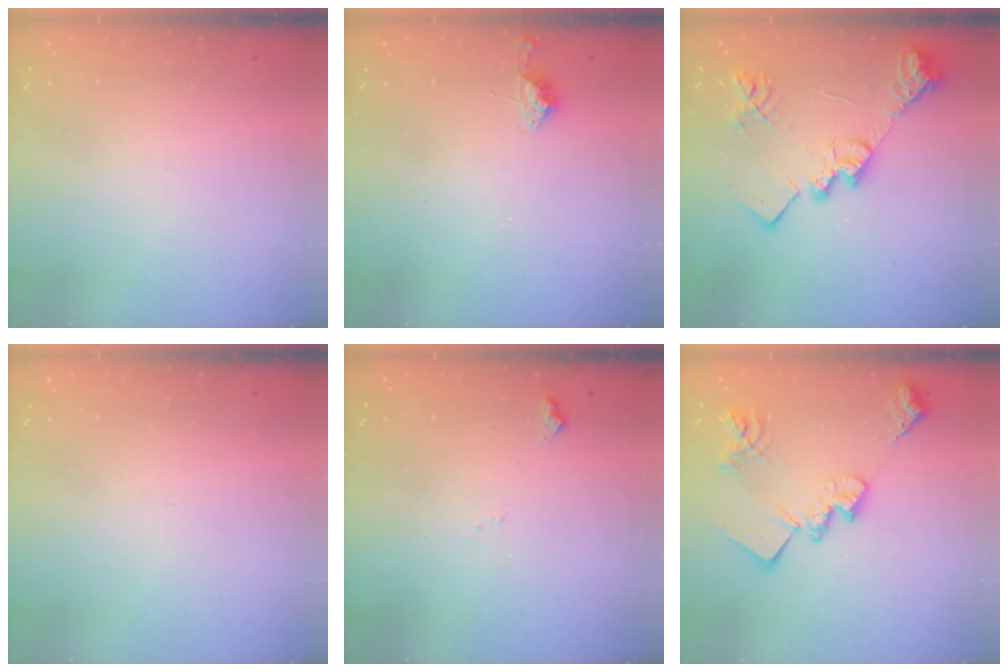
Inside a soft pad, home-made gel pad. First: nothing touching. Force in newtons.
{"total": 8.7, "press": 8.6, "slide": 0.7}
{"total": 17.7, "press": 17.6, "slide": 1.0}
{"total": 0.0}
{"total": 6.4, "press": 6.4, "slide": 0.7}
{"total": 21.0, "press": 21.0, "slide": 1.4}